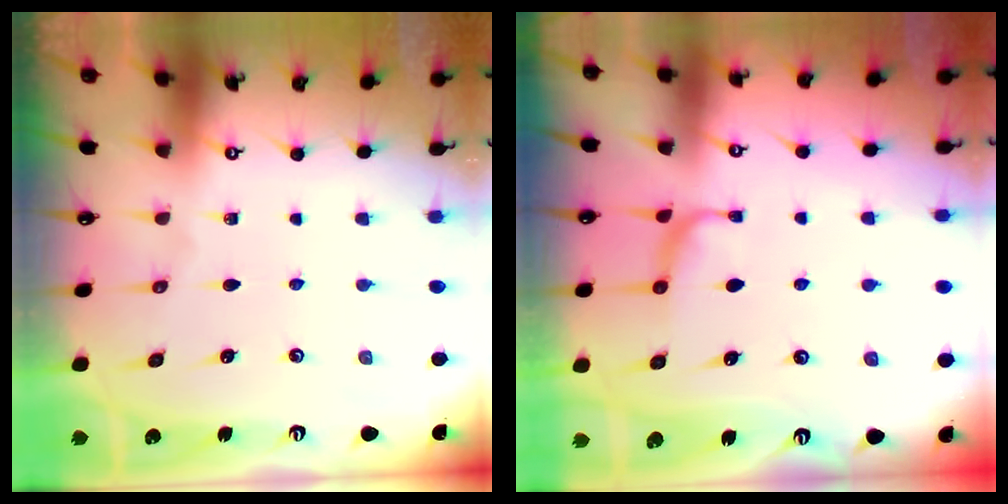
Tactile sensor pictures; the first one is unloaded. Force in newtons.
{"total": 1.7, "press": 1.6, "slide": 0.7}